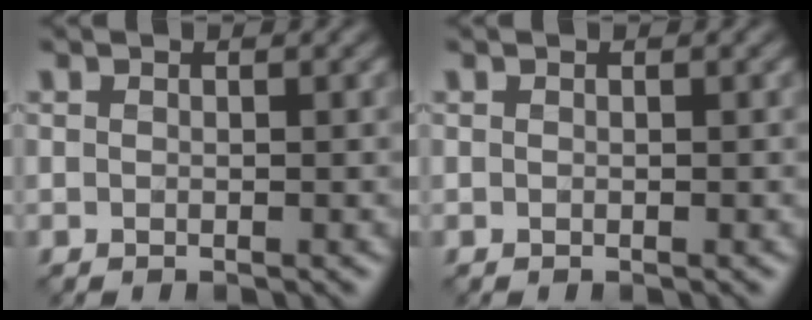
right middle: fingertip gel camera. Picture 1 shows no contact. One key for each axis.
{"total": 0.0}